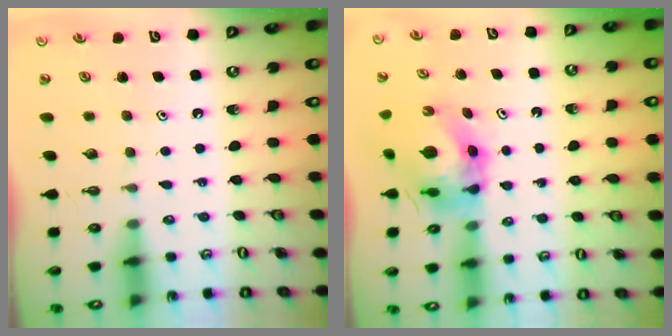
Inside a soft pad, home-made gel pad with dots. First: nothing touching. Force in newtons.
{"total": 6.6, "press": 6.6, "slide": 0.6}